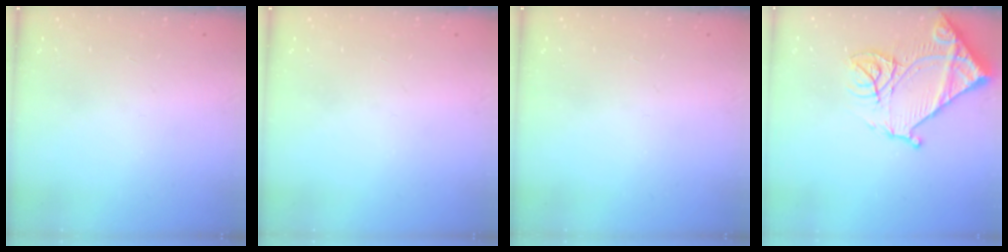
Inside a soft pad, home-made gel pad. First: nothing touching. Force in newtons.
{"total": 0.0}
{"total": 0.0}
{"total": 17.7, "press": 17.6, "slide": 1.9}